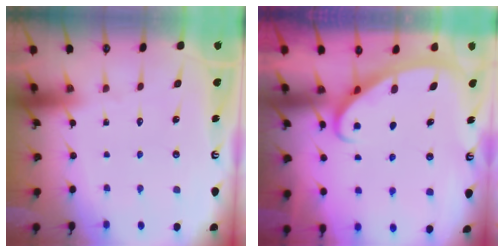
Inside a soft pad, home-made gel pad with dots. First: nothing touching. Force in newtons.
{"total": 2.6, "press": 2.6, "slide": 0.3}